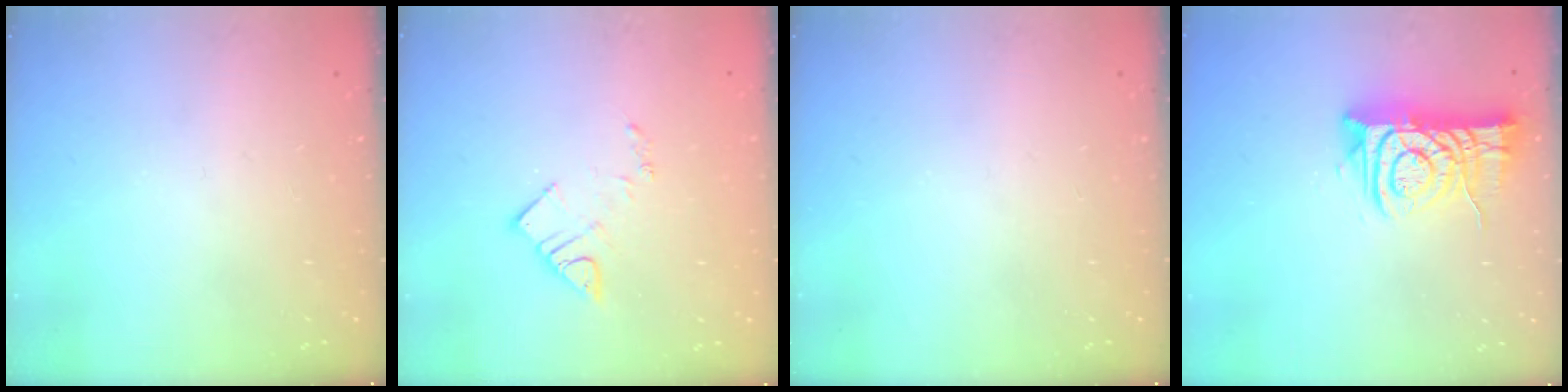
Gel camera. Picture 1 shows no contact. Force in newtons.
{"total": 7.5, "press": 7.5, "slide": 0.7}
{"total": 0.0}
{"total": 10.6, "press": 10.6, "slide": 1.0}